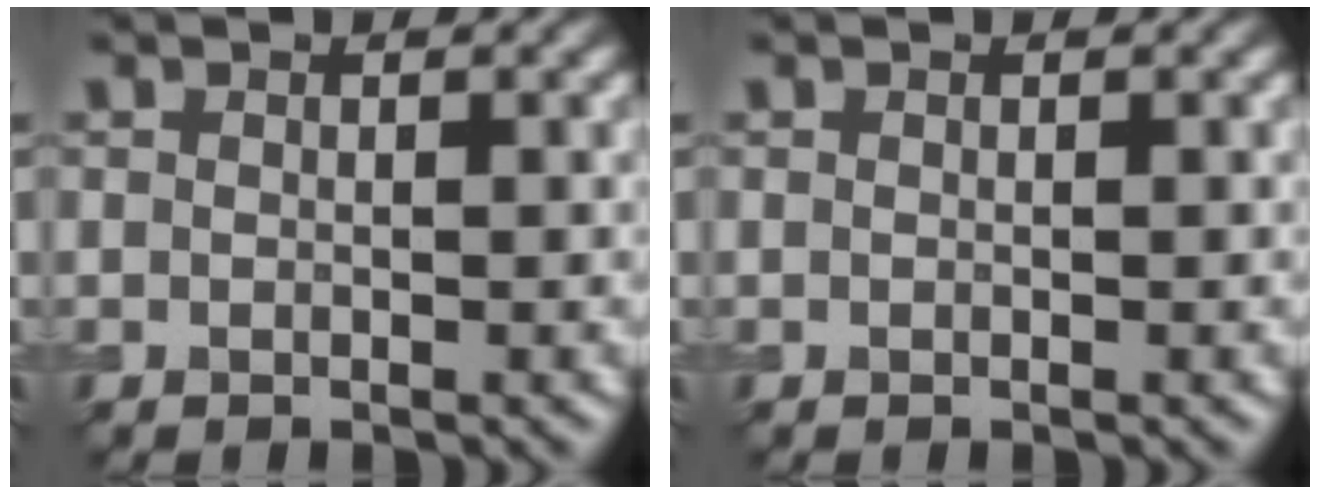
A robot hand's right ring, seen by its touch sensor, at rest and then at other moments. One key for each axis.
{"total": 0.0}